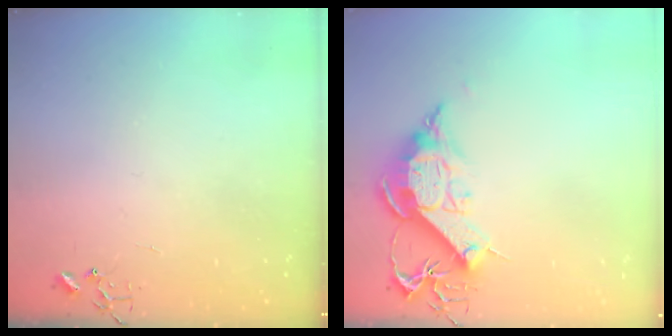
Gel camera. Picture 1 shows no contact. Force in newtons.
{"total": 13.0, "press": 13.0, "slide": 1.1}